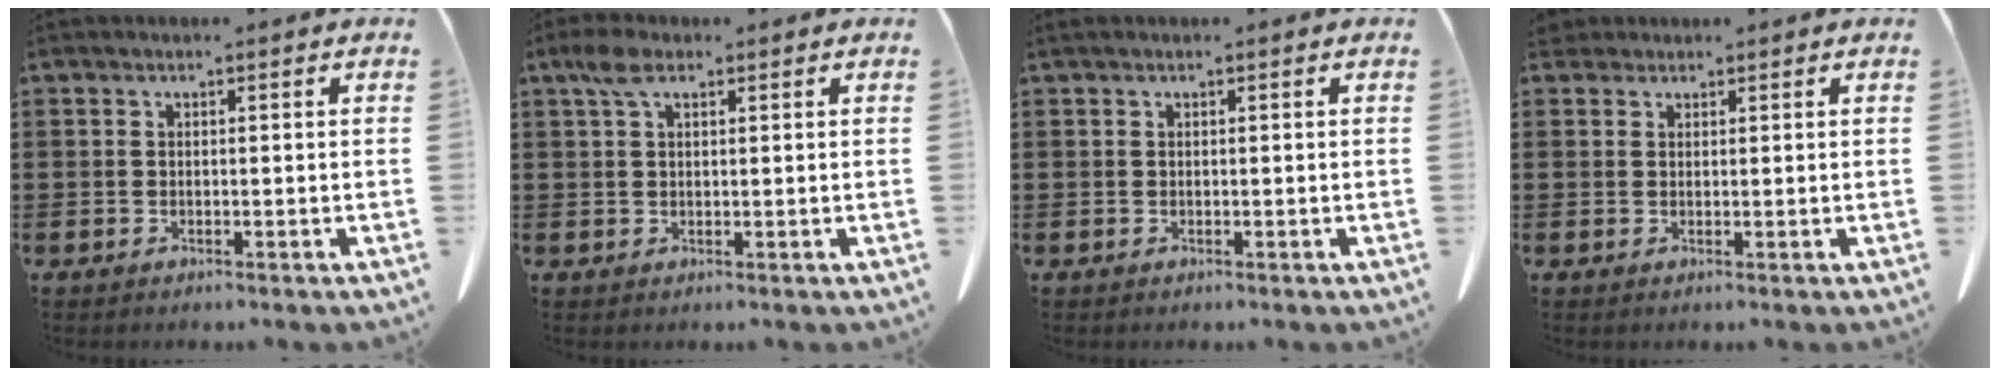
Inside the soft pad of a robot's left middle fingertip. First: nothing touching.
{"total": 3.5, "force": [1.7, 1.7, 2.5], "torque": [-0.057, 0.009, 0.030]}
{"total": 0.0}
{"total": 1.7, "force": [1.5, 0.8, 0.4], "torque": [-0.014, 0.006, 0.030]}